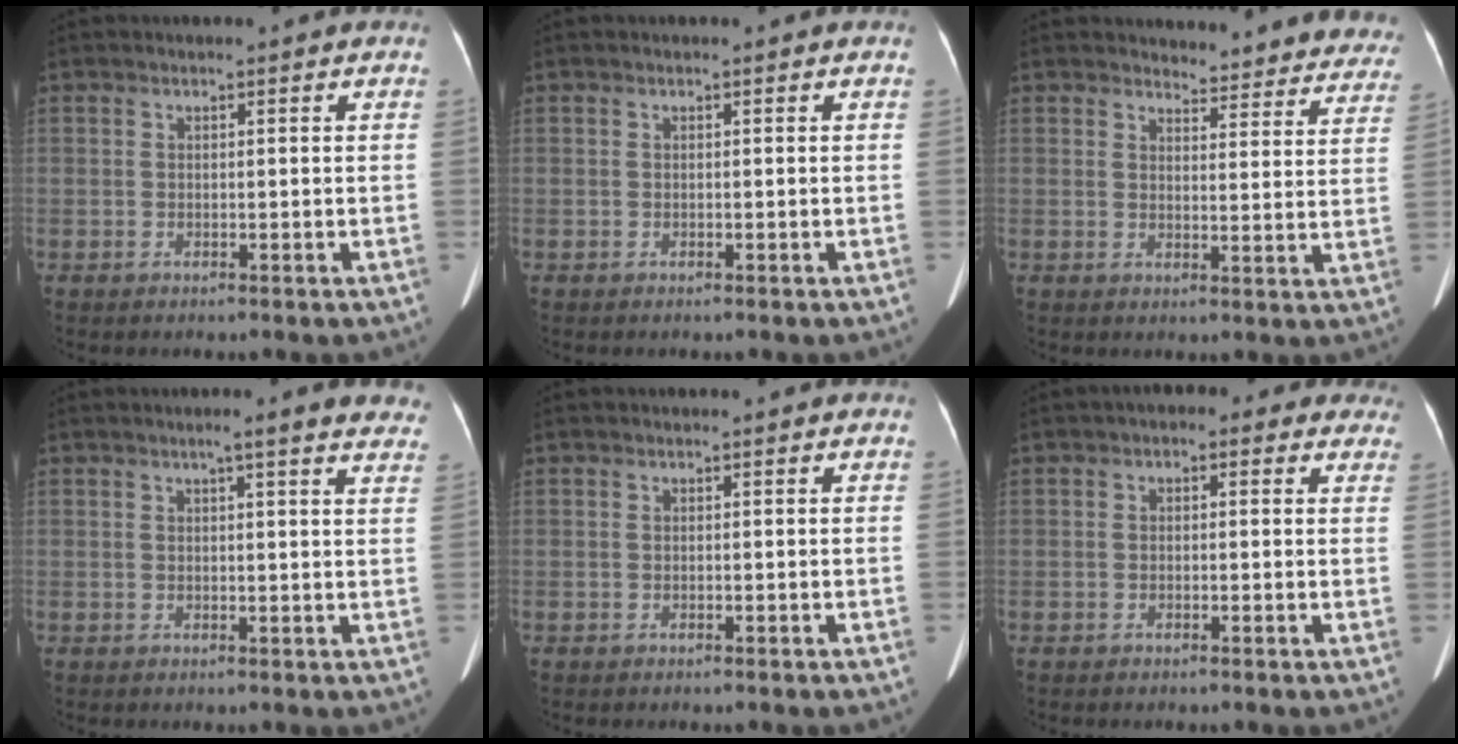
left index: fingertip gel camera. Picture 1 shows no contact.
{"total": 0.0}
{"total": 14.7, "force": [14.2, 3.4, 1.6], "torque": [0.027, -0.059, 0.130]}
{"total": 9.3, "force": [7.5, 1.1, 5.5], "torque": [-0.052, 0.006, 0.071]}
{"total": 0.0}
{"total": 5.3, "force": [3.4, 2.8, 3.0], "torque": [-0.019, 0.024, 0.025]}